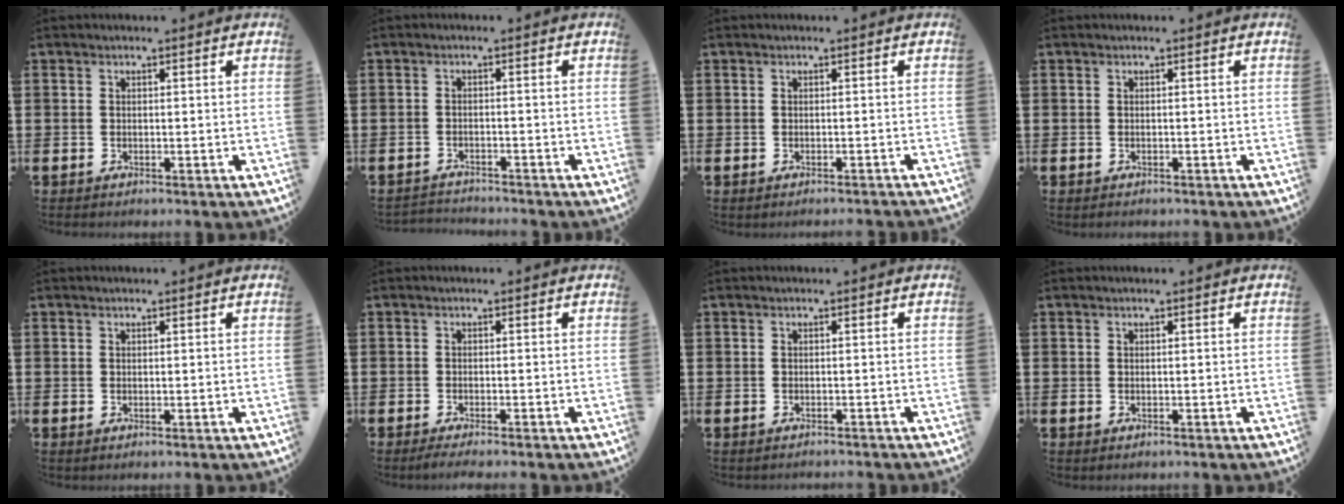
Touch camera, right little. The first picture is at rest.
{"total": 2.0, "force": [-2.0, 0.1, -0.3], "torque": [-0.002, 0.002, -0.044]}
{"total": 0.7, "force": [-0.7, -0.2, 0.0], "torque": [0.001, 0.000, -0.015]}
{"total": 0.5, "force": [-0.5, 0.1, -0.1], "torque": [-0.001, -0.001, -0.011]}
{"total": 0.0}
{"total": 1.1, "force": [-0.9, 0.0, 0.6], "torque": [-0.010, -0.001, -0.018]}
{"total": 0.0}
{"total": 0.0}